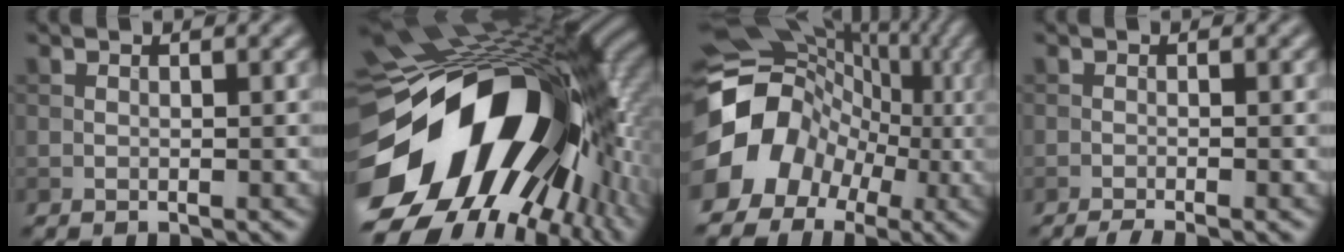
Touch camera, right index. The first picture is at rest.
{"total": 21.0, "force": [-4.1, 13.1, 15.9], "torque": [-0.284, -0.047, -0.058]}
{"total": 12.3, "force": [-2.1, 10.6, 5.9], "torque": [-0.111, -0.010, -0.050]}
{"total": 2.1, "force": [-1.5, 0.3, 1.5], "torque": [-0.020, 0.000, -0.031]}